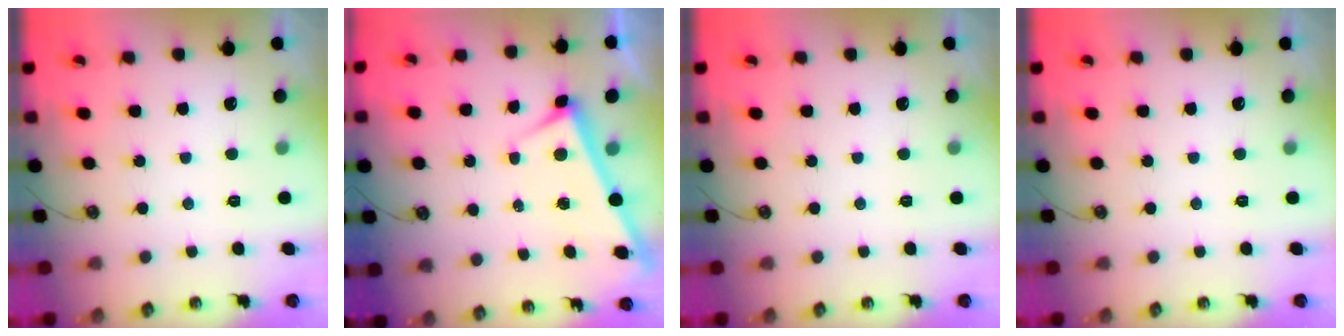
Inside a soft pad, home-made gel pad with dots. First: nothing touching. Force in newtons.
{"total": 2.9, "press": 2.9, "slide": 0.2}
{"total": 0.0}
{"total": 0.0}